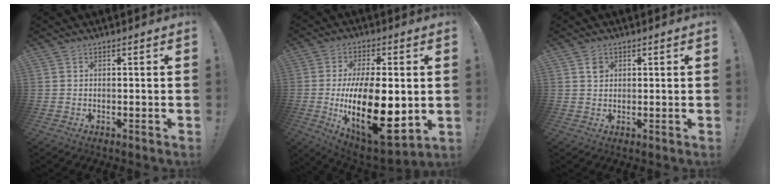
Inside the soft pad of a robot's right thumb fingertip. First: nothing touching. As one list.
[{"total": 25.2, "force": [-2.4, 11.4, 22.3], "torque": [-0.415, -0.015, -0.028]}, {"total": 2.2, "force": [0.9, 1.9, 0.7], "torque": [0.005, -0.005, 0.013]}]